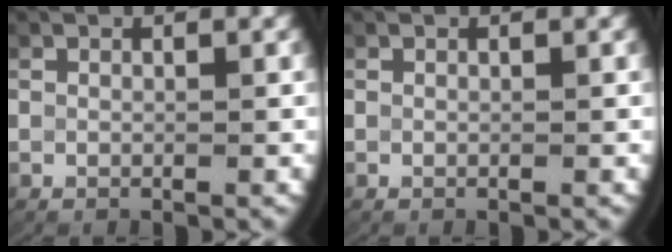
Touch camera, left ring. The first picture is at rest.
{"total": 0.0}